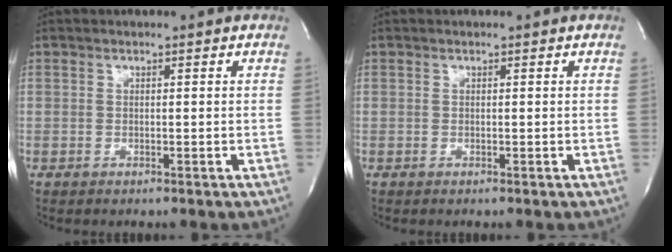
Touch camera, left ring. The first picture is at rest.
{"total": 0.0}